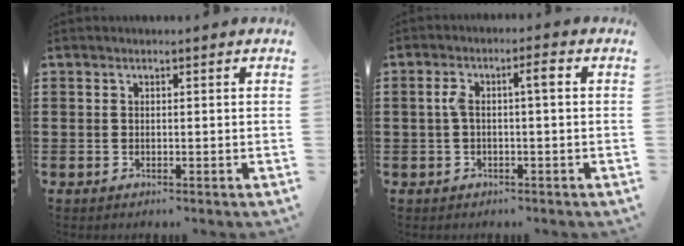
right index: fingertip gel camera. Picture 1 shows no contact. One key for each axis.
{"total": 3.7, "fx": 0.1, "fy": 0.8, "fz": 3.6, "tx": -0.074, "ty": 0.006, "tz": -0.004}